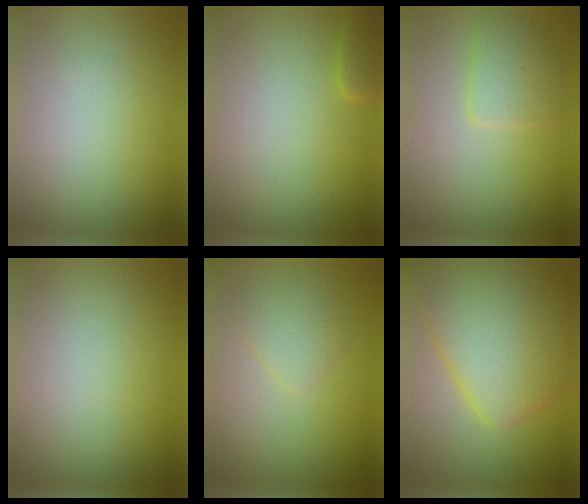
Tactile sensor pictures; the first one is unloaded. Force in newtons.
{"total": 1.2, "press": 1.2, "slide": 0.1}
{"total": 2.4, "press": 2.4, "slide": 0.2}
{"total": 0.0}
{"total": 1.7, "press": 1.7, "slide": 0.1}
{"total": 9.1, "press": 9.1, "slide": 0.1}